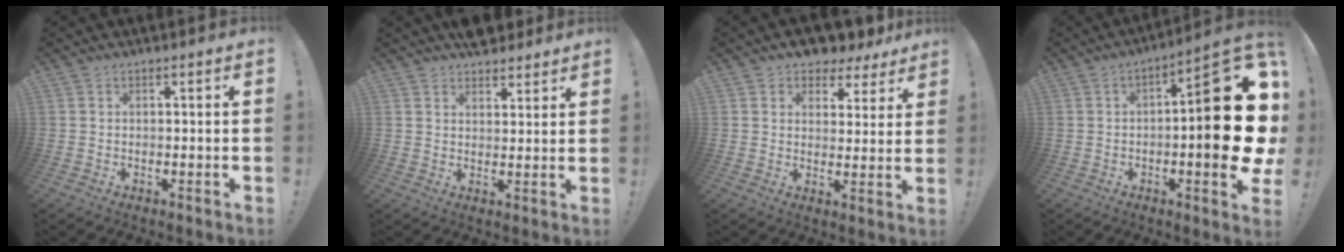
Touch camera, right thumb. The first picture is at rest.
{"total": 5.1, "force": [4.4, 2.4, 0.7], "torque": [0.000, -0.028, 0.080]}
{"total": 5.9, "force": [4.6, 3.6, 0.9], "torque": [-0.011, -0.037, 0.086]}
{"total": 22.6, "force": [-0.9, 6.1, 21.7], "torque": [-0.293, 0.006, -0.013]}